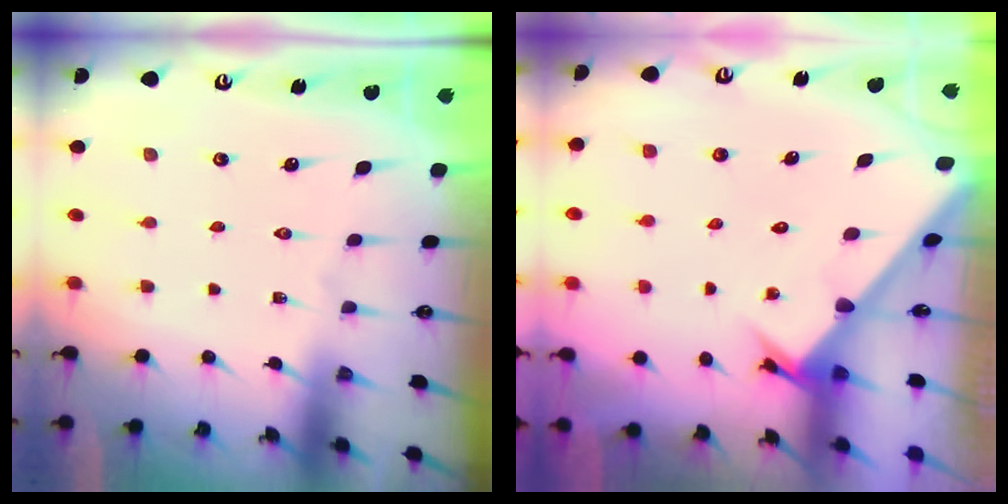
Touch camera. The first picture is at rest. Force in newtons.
{"total": 2.5, "press": 2.5, "slide": 0.3}